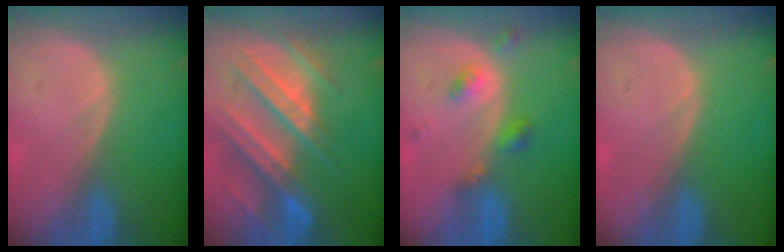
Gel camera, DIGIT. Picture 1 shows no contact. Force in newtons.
{"total": 11.1, "press": 9.8, "slide": 5.2}
{"total": 4.6, "press": 4.1, "slide": 2.1}
{"total": 0.0}